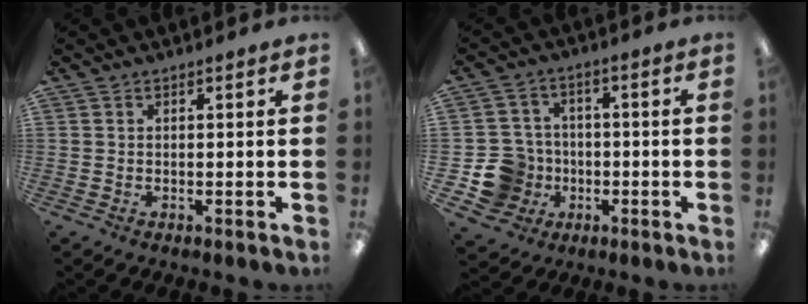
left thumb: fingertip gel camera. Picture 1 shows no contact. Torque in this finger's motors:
{"motor_torque": [-0.09, 0.12, -0.02, 0.02, 0.00]}